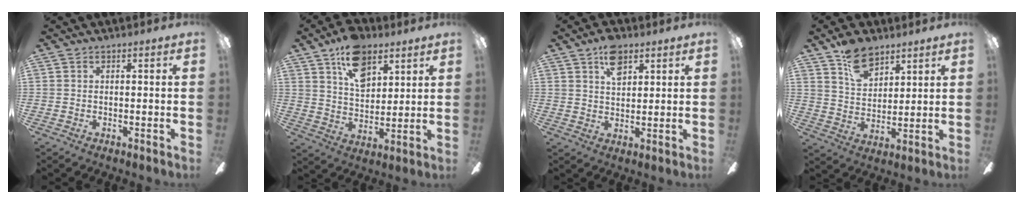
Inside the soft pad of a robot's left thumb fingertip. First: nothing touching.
{"total": 12.7, "force": [7.5, 7.5, 7.0], "torque": [-0.107, -0.023, 0.135]}
{"total": 7.2, "force": [4.0, 4.1, 4.3], "torque": [-0.062, -0.005, 0.069]}
{"total": 9.8, "force": [6.9, 5.7, 3.9], "torque": [-0.060, -0.031, 0.129]}